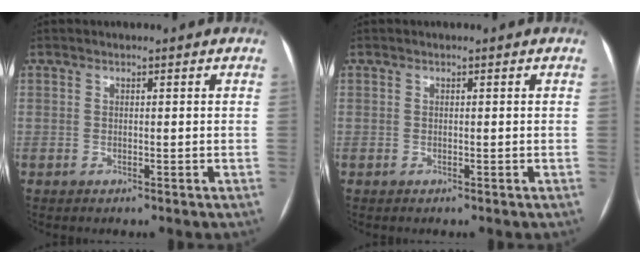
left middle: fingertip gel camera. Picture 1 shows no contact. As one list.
[{"total": 0.0}]